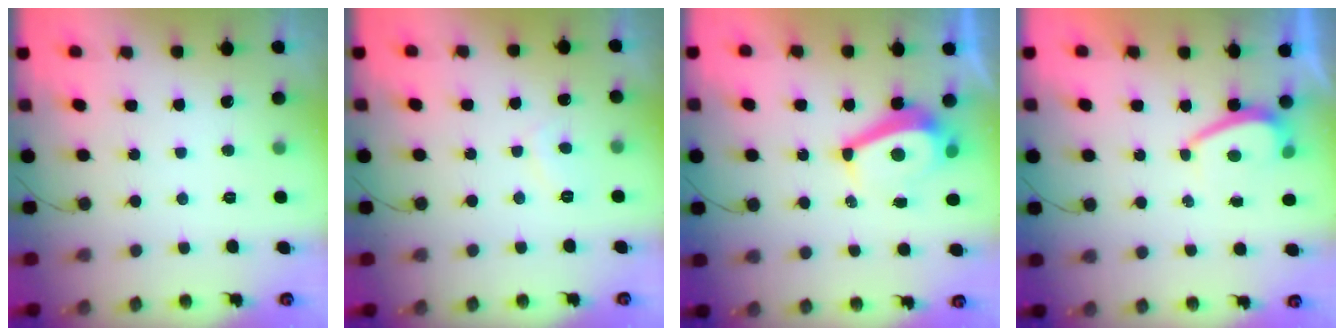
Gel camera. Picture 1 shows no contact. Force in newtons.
{"total": 2.2, "press": 2.1, "slide": 0.7}
{"total": 7.4, "press": 7.4, "slide": 0.3}
{"total": 1.2, "press": 1.1, "slide": 0.5}